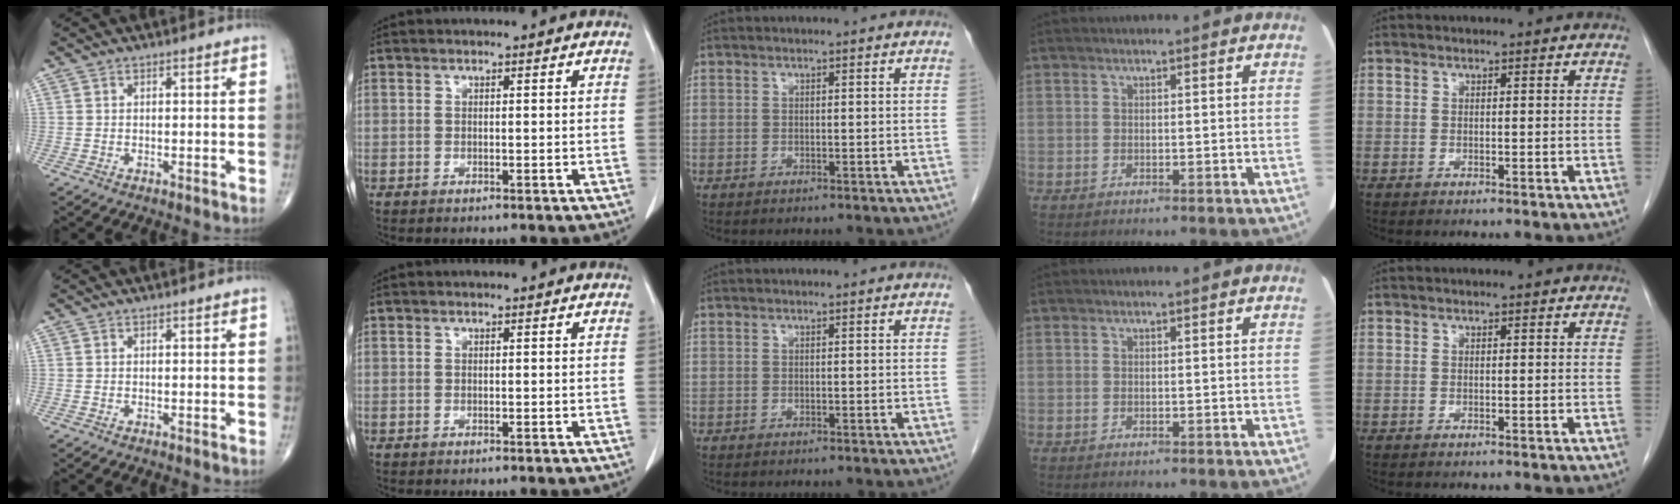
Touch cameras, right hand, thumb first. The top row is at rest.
{}